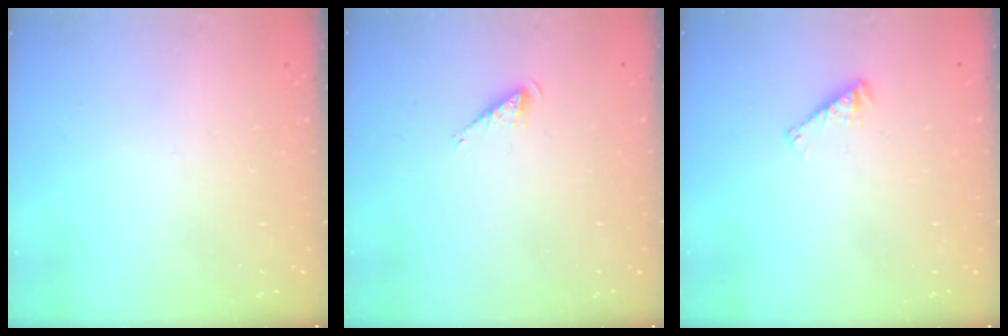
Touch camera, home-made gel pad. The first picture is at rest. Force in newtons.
{"total": 2.6, "press": 2.6, "slide": 0.4}
{"total": 2.8, "press": 2.7, "slide": 0.5}